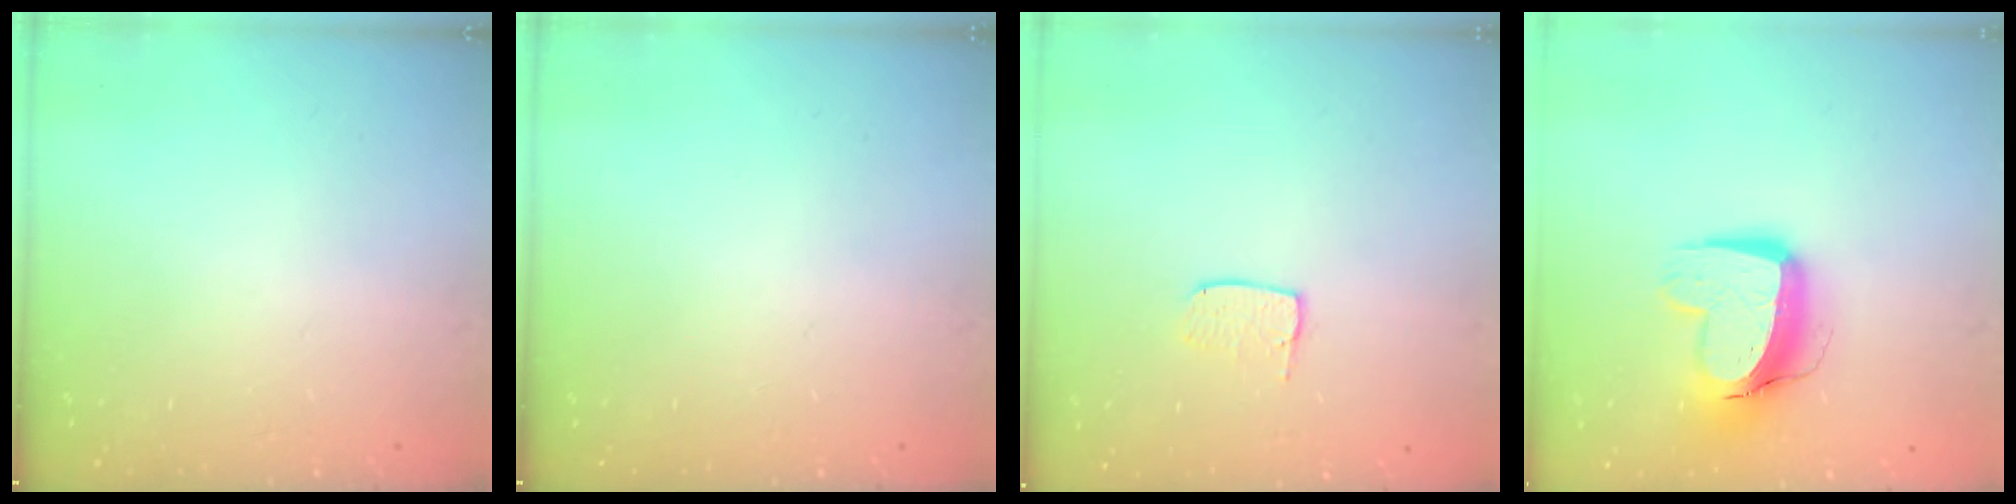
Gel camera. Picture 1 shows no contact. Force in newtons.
{"total": 0.0}
{"total": 5.5, "press": 5.5, "slide": 0.4}
{"total": 14.0, "press": 14.0, "slide": 1.5}